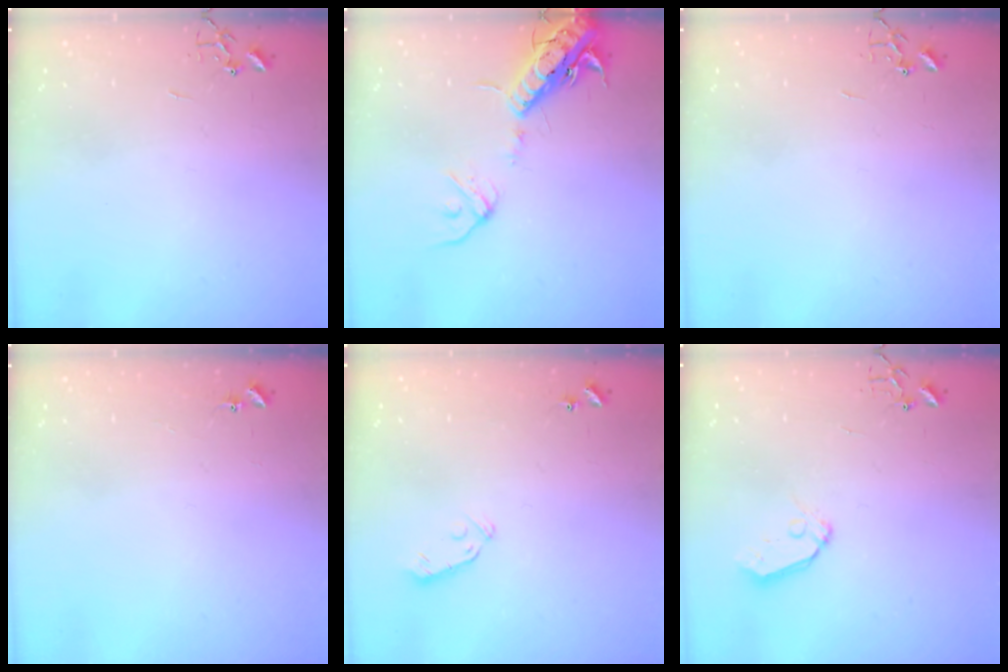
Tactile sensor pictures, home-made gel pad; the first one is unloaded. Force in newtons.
{"total": 16.3, "press": 16.0, "slide": 3.3}
{"total": 0.0}
{"total": 5.4, "press": 5.4, "slide": 0.6}
{"total": 3.6, "press": 3.4, "slide": 0.9}
{"total": 6.9, "press": 6.9, "slide": 0.5}